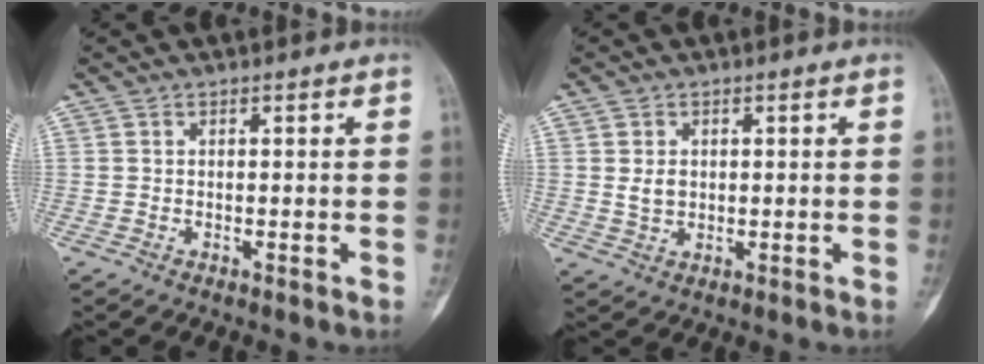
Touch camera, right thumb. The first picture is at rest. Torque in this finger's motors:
{"motor_torque": [-0.07, -0.15, 0.18, 0.01, -0.07]}